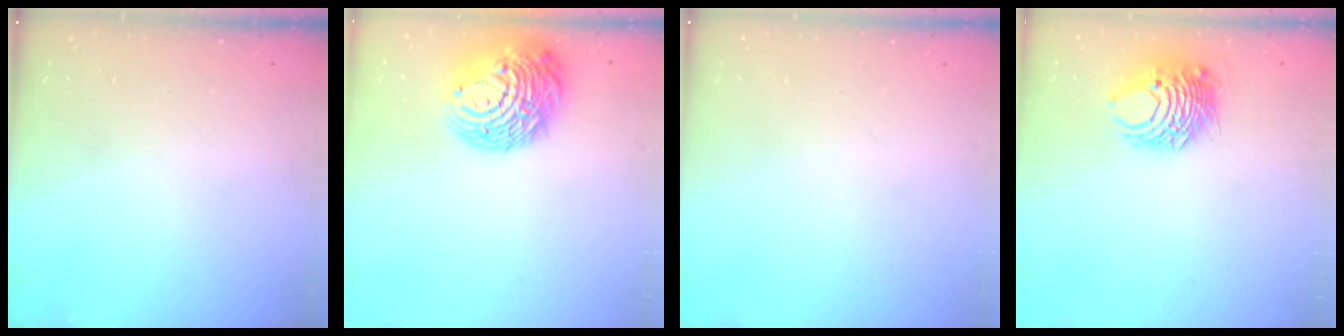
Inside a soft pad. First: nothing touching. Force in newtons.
{"total": 16.5, "press": 16.4, "slide": 1.6}
{"total": 0.0}
{"total": 8.0, "press": 8.0, "slide": 0.5}